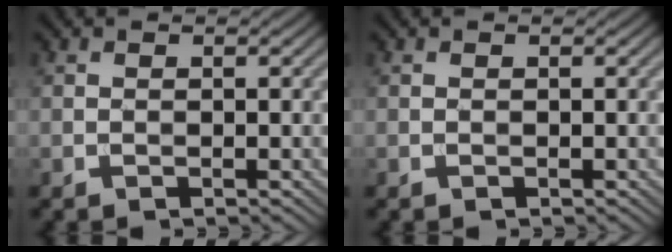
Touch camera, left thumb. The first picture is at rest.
{"total": 0.0}